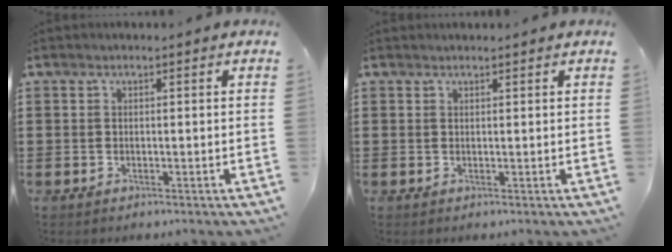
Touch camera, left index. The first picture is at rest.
{"total": 0.6, "force": [0.6, 0.1, 0.0], "torque": [-0.002, 0.000, 0.012]}